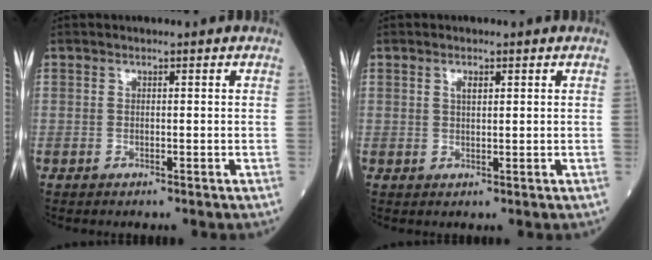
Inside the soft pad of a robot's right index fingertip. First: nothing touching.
{"total": 1.5, "force": [0.7, 0.5, 1.2], "torque": [-0.022, 0.001, 0.012]}